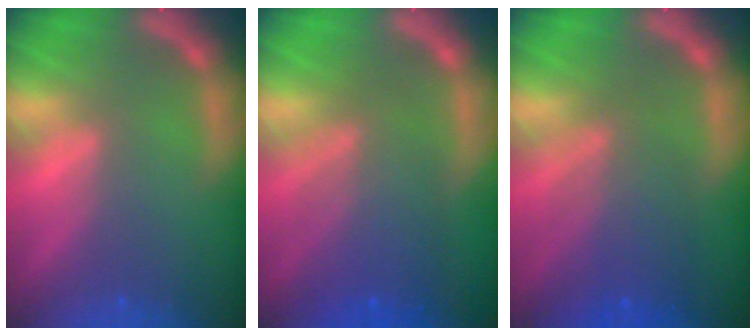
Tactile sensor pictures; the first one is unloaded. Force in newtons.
{"total": 7.0}
{"total": 6.0}